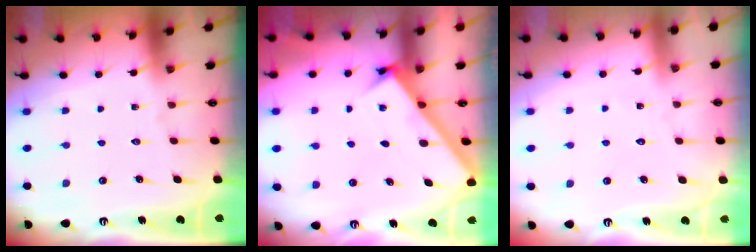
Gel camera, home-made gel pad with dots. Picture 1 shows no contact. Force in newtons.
{"total": 2.9, "press": 2.9, "slide": 0.2}
{"total": 3.8, "press": 3.8, "slide": 0.3}